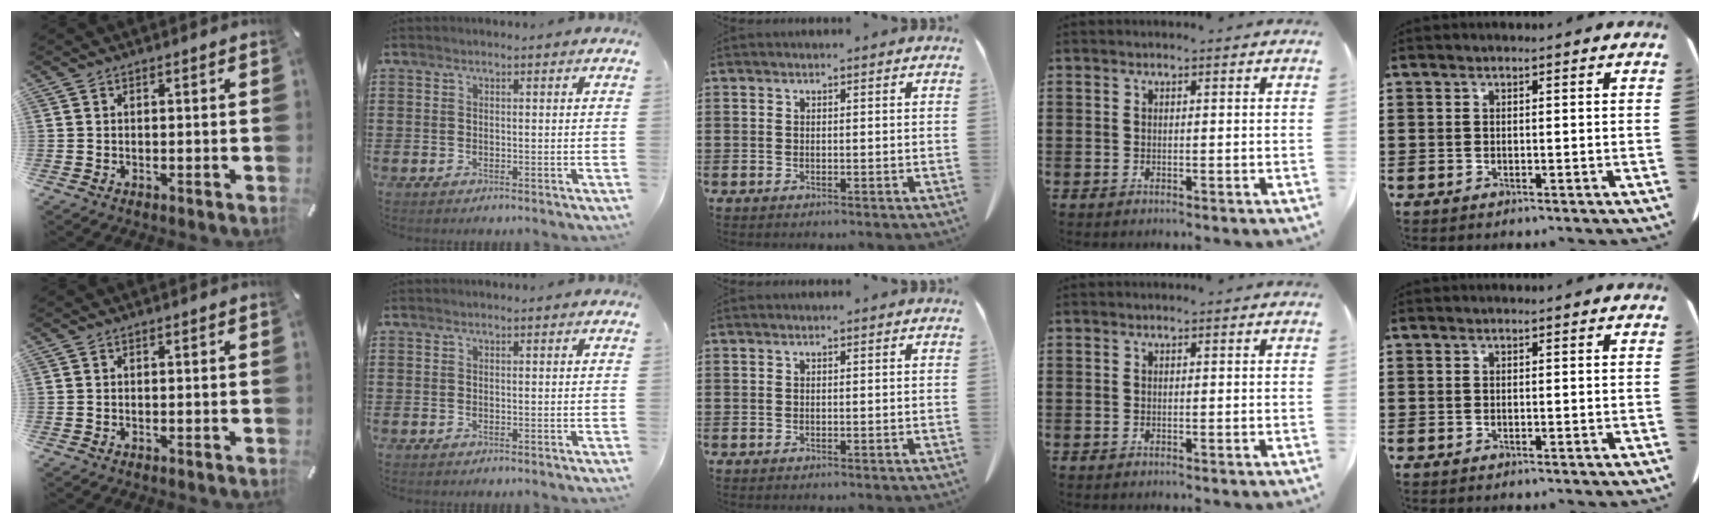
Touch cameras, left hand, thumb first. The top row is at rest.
{}